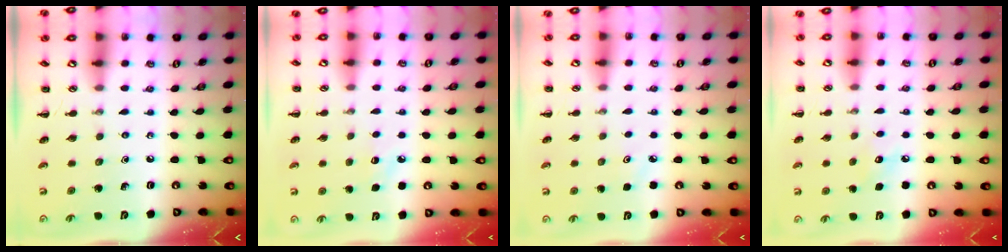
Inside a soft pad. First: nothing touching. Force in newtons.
{"total": 5.6, "press": 5.5, "slide": 1.4}
{"total": 4.0, "press": 3.8, "slide": 1.2}
{"total": 5.2, "press": 4.9, "slide": 1.4}